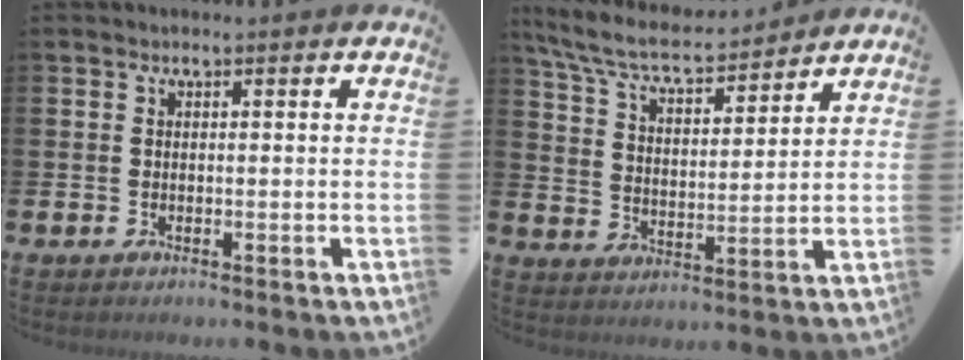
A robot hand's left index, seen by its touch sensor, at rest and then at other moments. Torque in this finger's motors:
{"motor_torque": [1.07, -1.07, 0.29, 0.08]}